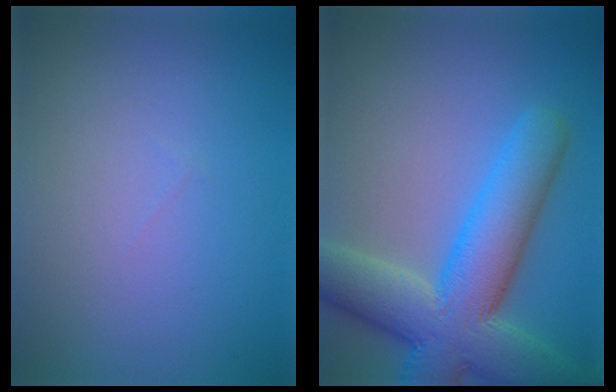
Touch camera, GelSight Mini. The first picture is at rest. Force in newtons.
{"total": 10.6, "press": 10.6, "slide": 0.7}